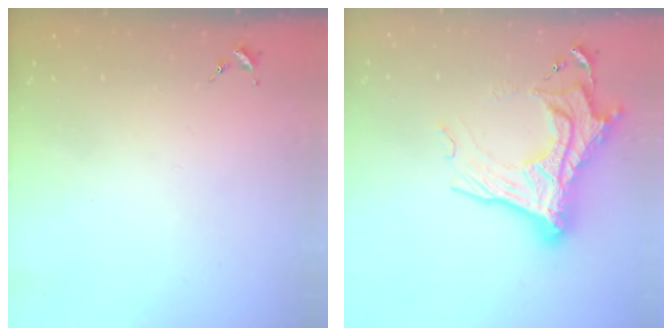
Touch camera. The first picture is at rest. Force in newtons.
{"total": 20.8, "press": 20.7, "slide": 1.7}